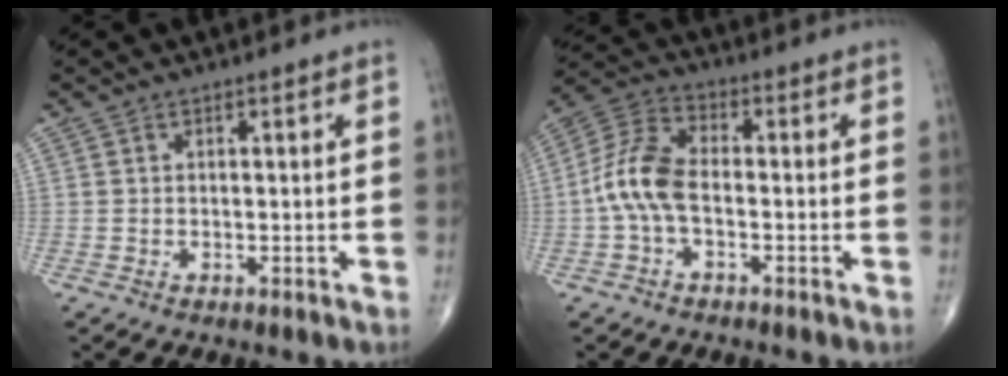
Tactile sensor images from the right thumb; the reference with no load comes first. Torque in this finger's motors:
{"motor_torque": [-0.16, 0.52, 0.69, -0.45, 0.31]}